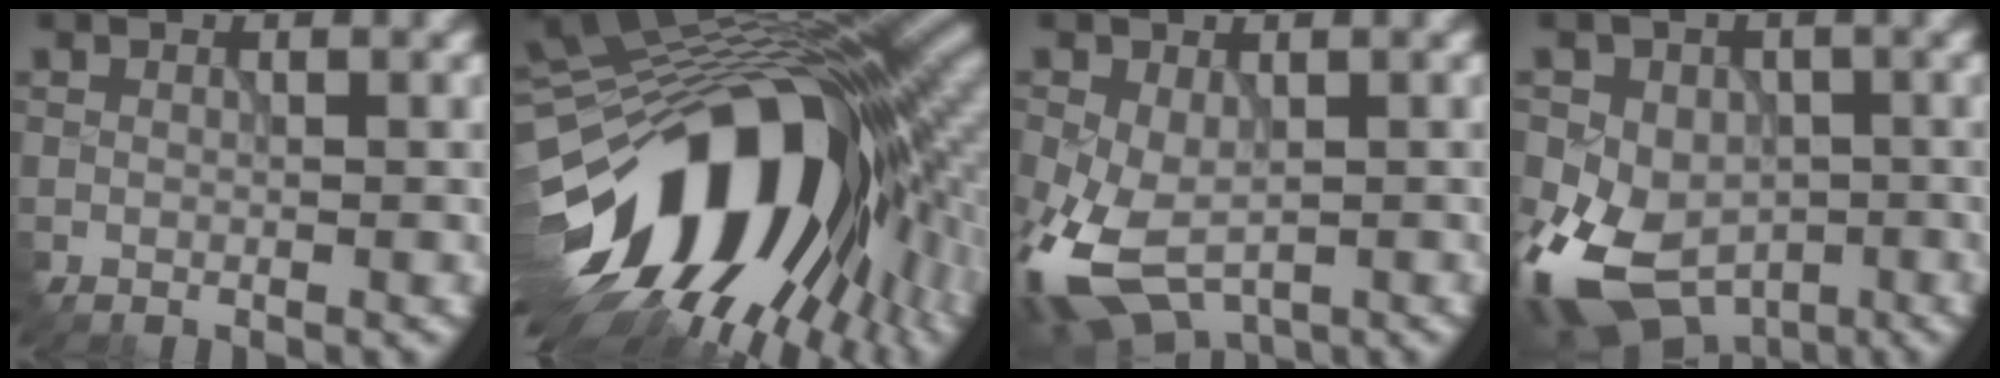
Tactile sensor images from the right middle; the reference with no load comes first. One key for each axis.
{"total": 16.9, "fx": -4.4, "fy": 9.6, "fz": 13.2, "tx": -0.208, "ty": 0.010, "tz": -0.081}
{"total": 7.8, "fx": -2.9, "fy": 4.4, "fz": 5.7, "tx": -0.145, "ty": -0.022, "tz": -0.047}
{"total": 10.9, "fx": -4.4, "fy": 8.1, "fz": 5.9, "tx": -0.112, "ty": -0.018, "tz": -0.067}